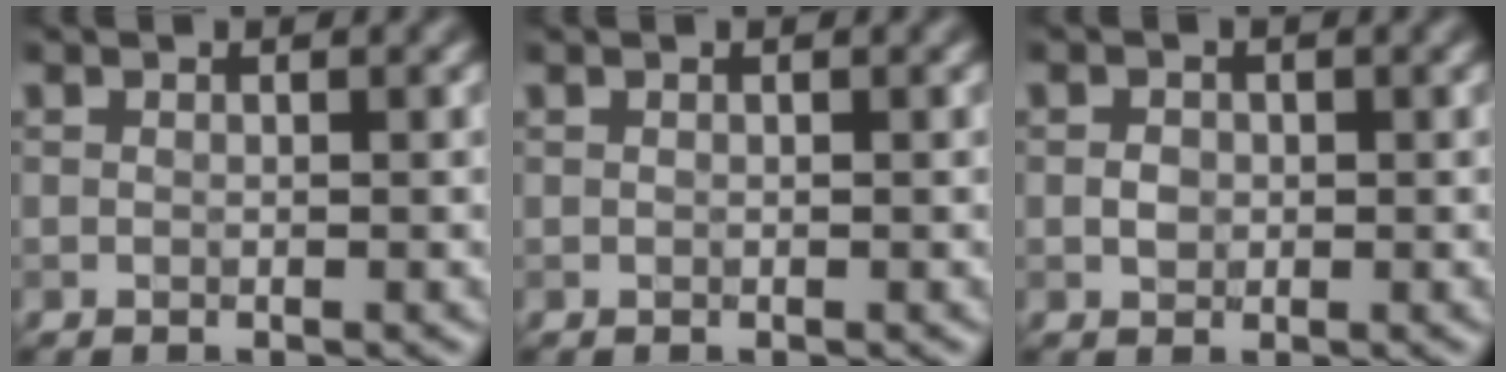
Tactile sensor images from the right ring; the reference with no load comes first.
{"total": 0.0}
{"total": 1.2, "force": [-0.1, 1.0, 0.6], "torque": [-0.010, -0.001, -0.004]}